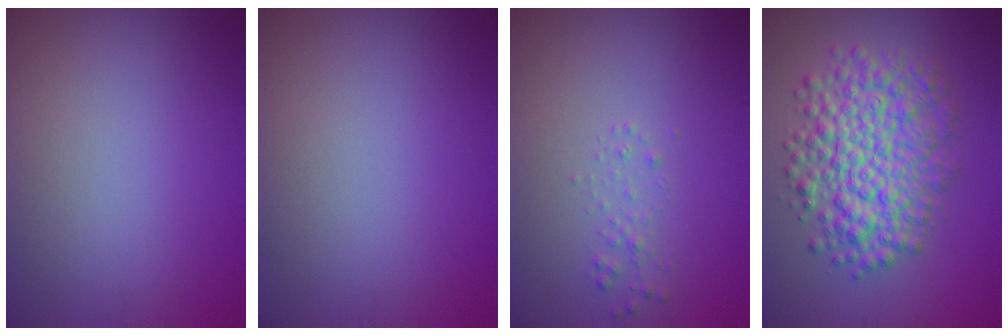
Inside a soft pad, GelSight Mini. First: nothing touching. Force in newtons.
{"total": 0.0}
{"total": 1.0, "press": 1.0, "slide": 0.1}
{"total": 7.9, "press": 7.9, "slide": 0.2}